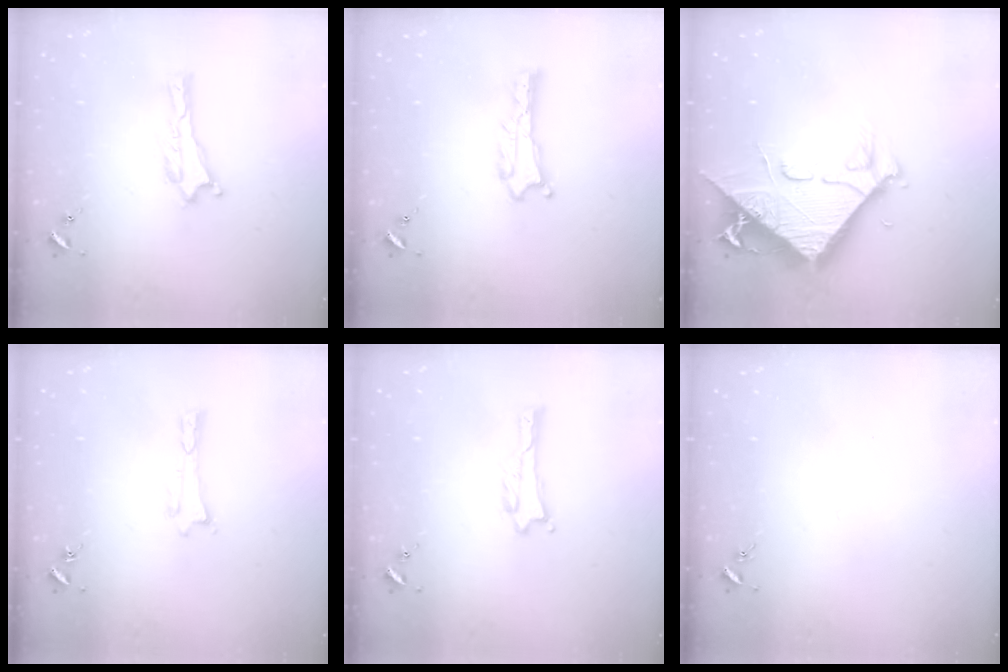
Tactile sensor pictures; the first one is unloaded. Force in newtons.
{"total": 0.6, "press": 0.6, "slide": 0.1}
{"total": 10.6, "press": 10.6, "slide": 1.1}
{"total": 0.0}
{"total": 0.6, "press": 0.6, "slide": 0.1}
{"total": 0.0}